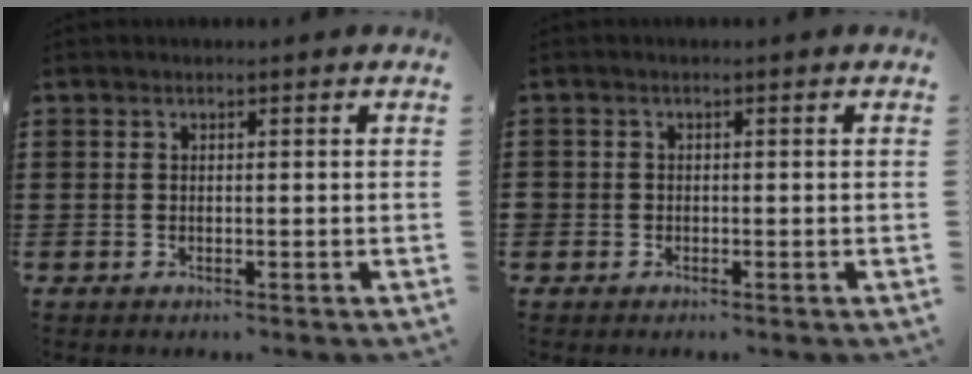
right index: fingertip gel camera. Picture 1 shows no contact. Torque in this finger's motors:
{"motor_torque": [0.45, 0.69, 0.11, 0.02]}